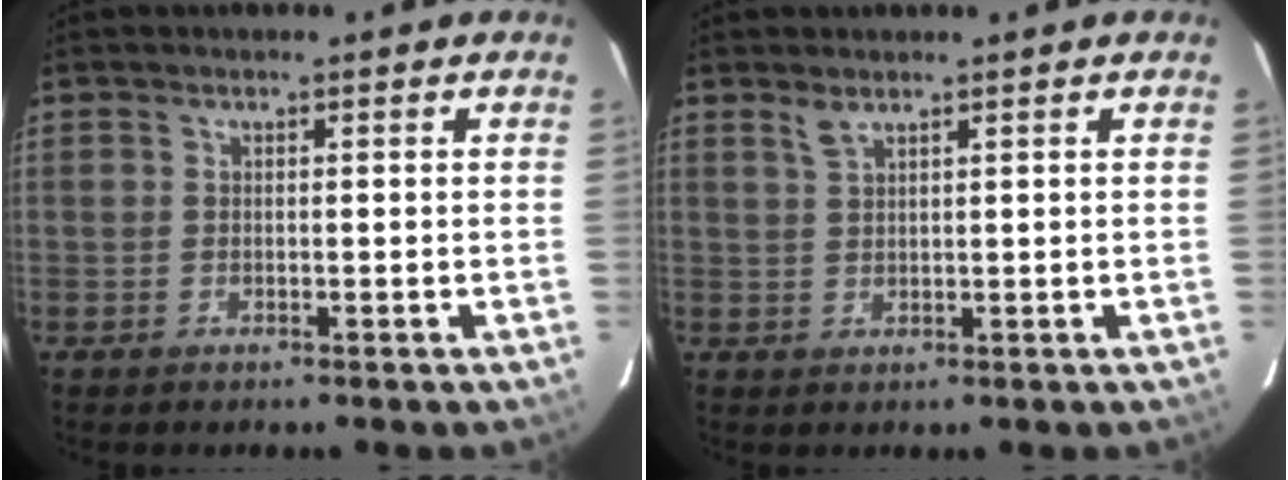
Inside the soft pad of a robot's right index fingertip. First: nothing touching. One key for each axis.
{"total": 1.6, "fx": 1.3, "fy": 0.2, "fz": 0.9, "tx": -0.019, "ty": 0.002, "tz": 0.027}